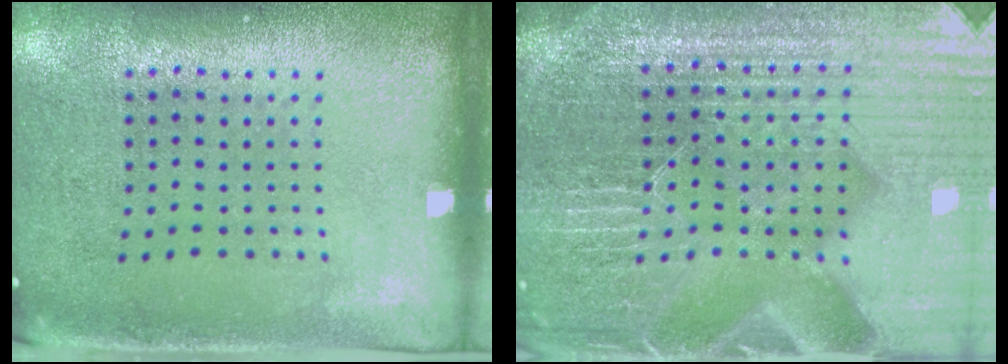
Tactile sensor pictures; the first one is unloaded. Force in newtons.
{"total": 6.0, "press": 5.5, "slide": 2.5}